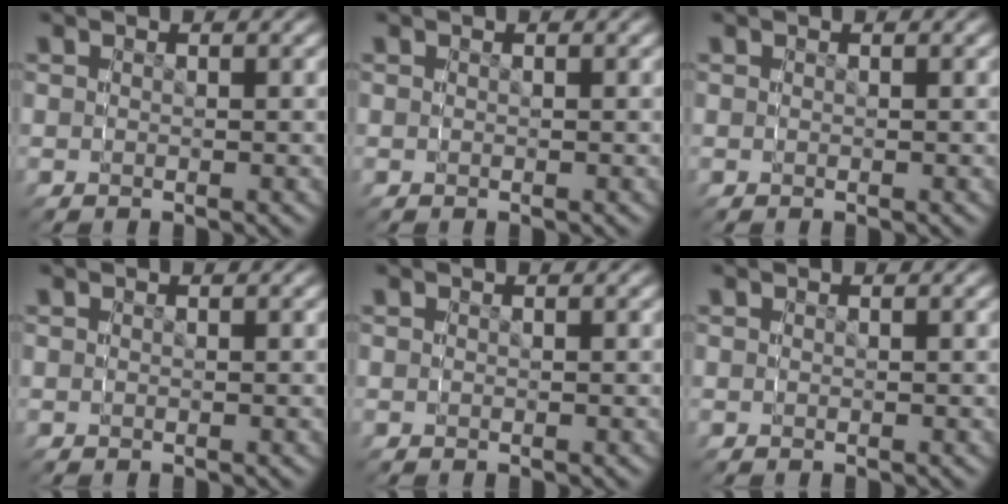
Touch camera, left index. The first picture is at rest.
{"total": 0.0}
{"total": 0.0}
{"total": 0.0}
{"total": 0.0}
{"total": 0.0}